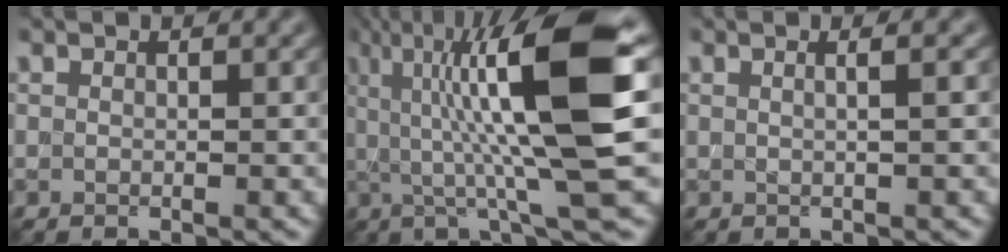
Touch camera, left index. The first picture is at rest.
{"total": 13.4, "force": [2.4, 2.6, 12.9], "torque": [-0.201, 0.014, 0.041]}
{"total": 2.0, "force": [0.6, 0.8, 1.8], "torque": [-0.010, 0.004, -0.012]}